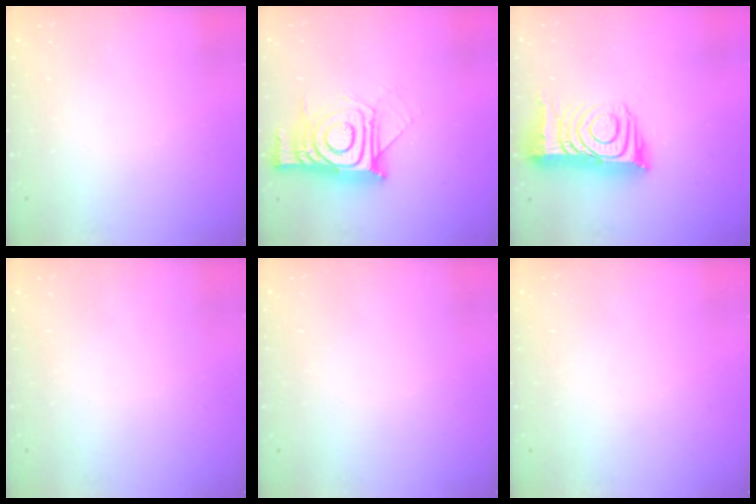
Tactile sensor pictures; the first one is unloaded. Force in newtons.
{"total": 15.2, "press": 15.1, "slide": 1.1}
{"total": 15.7, "press": 15.6, "slide": 1.2}
{"total": 1.7, "press": 1.7, "slide": 0.1}
{"total": 1.8, "press": 1.8, "slide": 0.1}
{"total": 0.0}